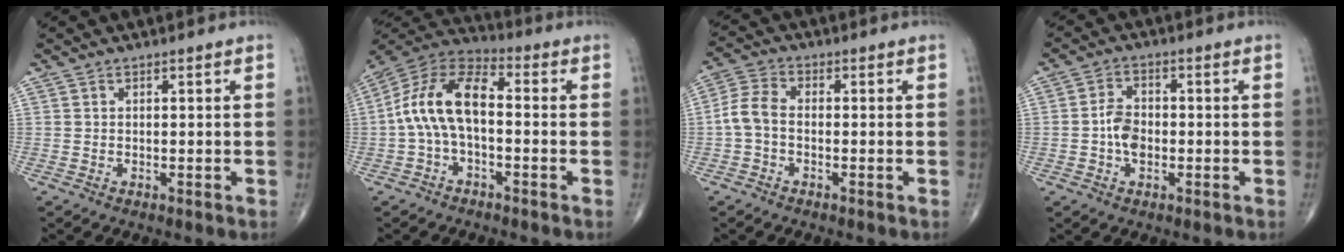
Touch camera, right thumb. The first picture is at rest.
{"total": 12.5, "force": [-0.8, 6.5, 10.7], "torque": [-0.205, 0.041, -0.028]}
{"total": 5.1, "force": [-1.0, 3.1, 3.9], "torque": [-0.083, 0.016, -0.031]}
{"total": 4.7, "force": [-0.9, 3.1, 3.4], "torque": [-0.057, 0.012, -0.023]}